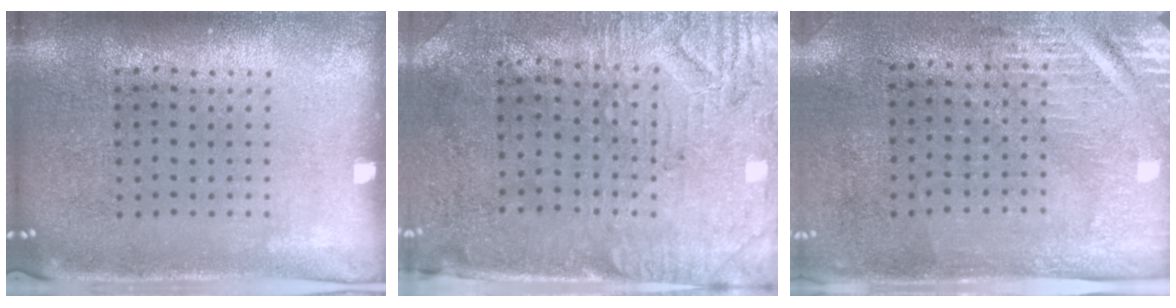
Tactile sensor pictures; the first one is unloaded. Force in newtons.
{"total": 3.0, "press": 2.6, "slide": 1.6}
{"total": 2.9, "press": 2.5, "slide": 1.5}